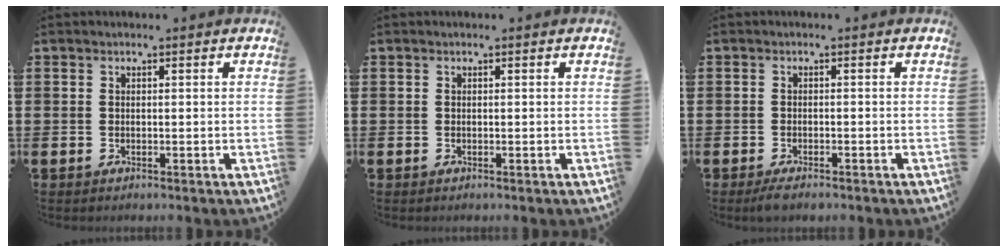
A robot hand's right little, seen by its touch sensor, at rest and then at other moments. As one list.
[{"total": 0.0}, {"total": 1.4, "force": [-1.0, 0.4, 0.9], "torque": [-0.017, 0.001, -0.021]}]